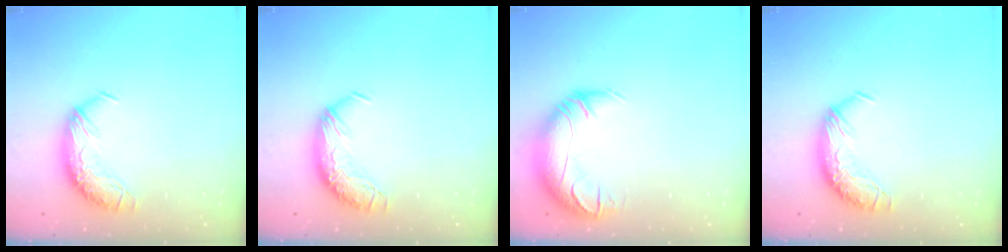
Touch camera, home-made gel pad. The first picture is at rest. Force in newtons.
{"total": 0.0}
{"total": 2.9, "press": 0.9, "slide": 2.8}
{"total": 0.0}